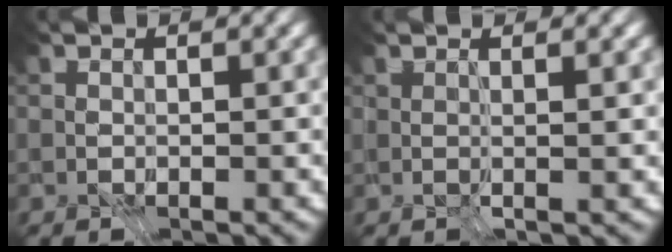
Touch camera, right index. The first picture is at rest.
{"total": 1.7, "force": [-0.2, -1.7, -0.3], "torque": [0.005, -0.020, 0.016]}